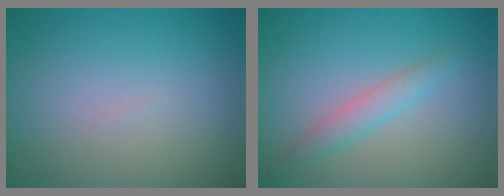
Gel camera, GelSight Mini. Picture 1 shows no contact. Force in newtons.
{"total": 2.1, "press": 2.1, "slide": 0.1}